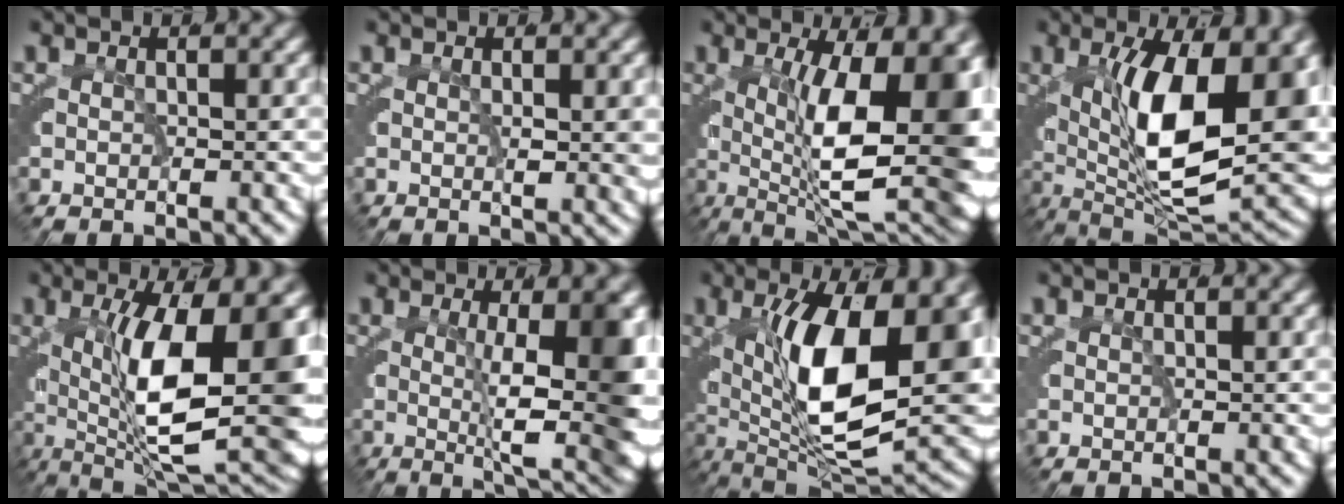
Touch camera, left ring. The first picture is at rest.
{"total": 1.2, "force": [0.5, 0.1, 1.1], "torque": [-0.014, -0.008, 0.008]}
{"total": 13.1, "force": [-0.5, 4.9, 12.1], "torque": [-0.157, -0.029, 0.010]}
{"total": 14.7, "force": [1.2, 6.4, 13.1], "torque": [-0.200, -0.032, 0.040]}
{"total": 14.3, "force": [-0.4, 5.9, 13.1], "torque": [-0.194, -0.035, 0.016]}
{"total": 10.4, "force": [-1.4, 3.0, 9.9], "torque": [-0.110, -0.027, -0.008]}
{"total": 16.3, "force": [1.2, 7.4, 14.5], "torque": [-0.233, -0.035, 0.042]}
{"total": 0.6, "force": [0.5, -0.3, 0.0], "torque": [0.006, 0.006, 0.006]}